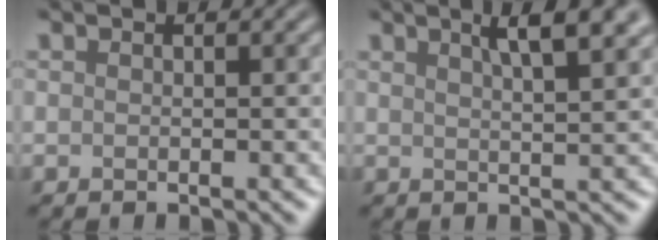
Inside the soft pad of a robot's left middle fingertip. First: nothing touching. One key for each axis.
{"total": 5.4, "fx": 3.1, "fy": 1.4, "fz": 4.3, "tx": -0.034, "ty": 0.025, "tz": 0.030}